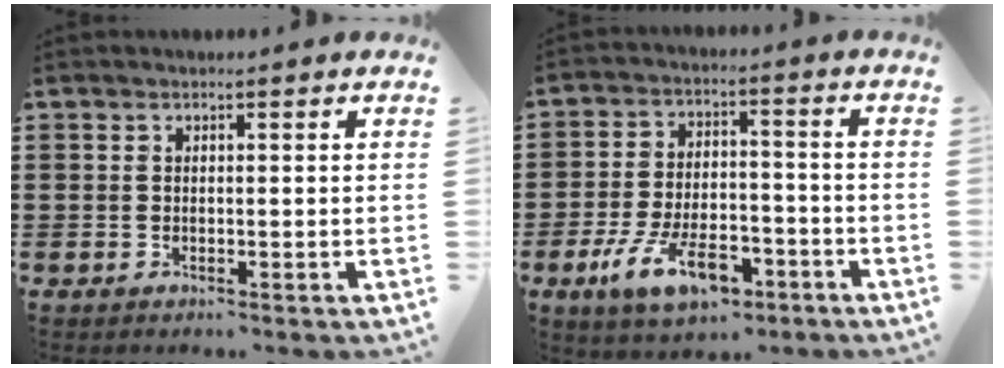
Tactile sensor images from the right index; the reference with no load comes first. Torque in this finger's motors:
{"motor_torque": [2.14, 0.00, 0.70, 0.08]}